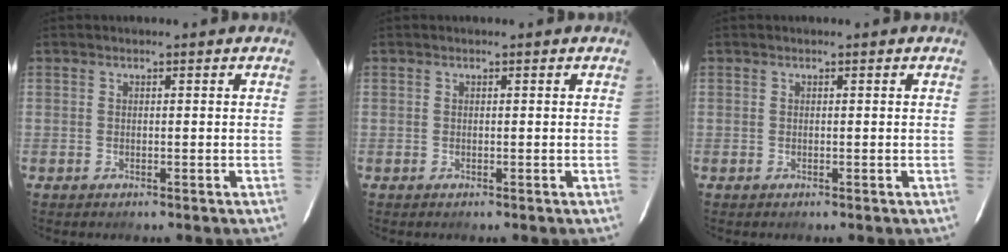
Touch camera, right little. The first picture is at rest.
{"total": 0.0}
{"total": 0.0}